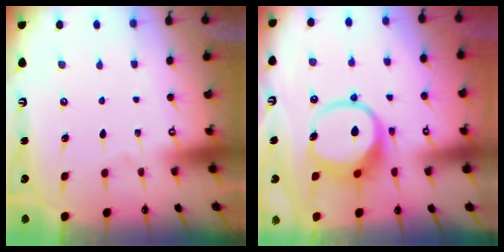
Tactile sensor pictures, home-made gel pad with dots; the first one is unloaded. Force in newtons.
{"total": 11.0, "press": 10.9, "slide": 1.5}